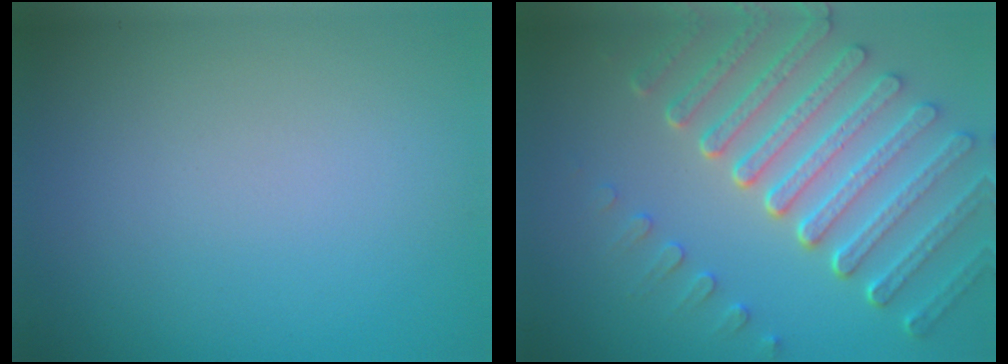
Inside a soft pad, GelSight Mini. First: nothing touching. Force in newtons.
{"total": 7.2, "press": 5.4, "slide": 4.8}